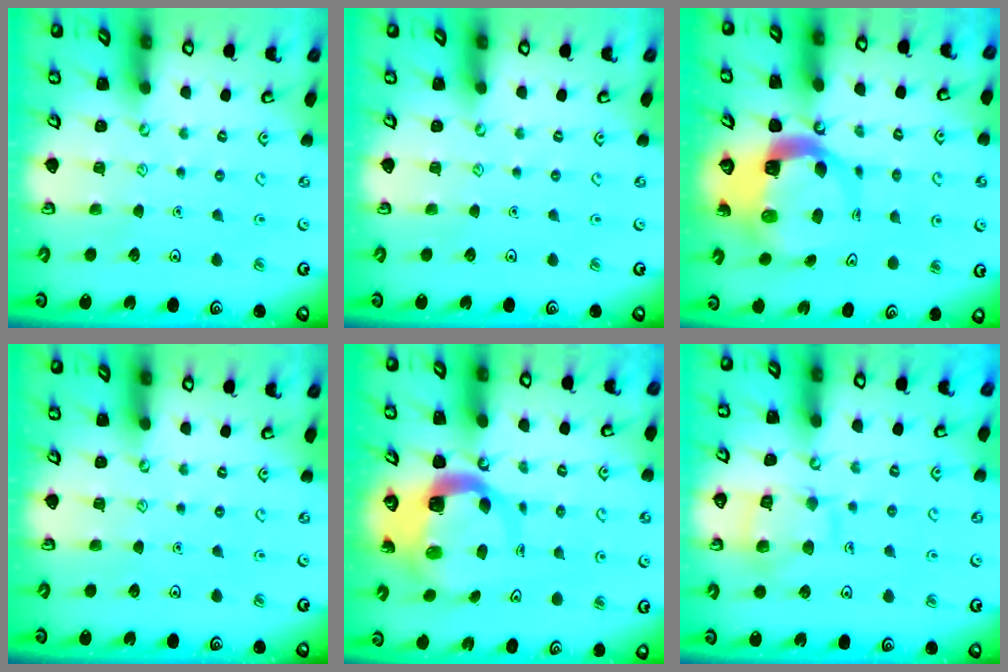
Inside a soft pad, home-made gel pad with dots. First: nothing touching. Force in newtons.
{"total": 0.0}
{"total": 8.6, "press": 8.6, "slide": 1.2}
{"total": 0.0}
{"total": 7.8, "press": 7.7, "slide": 1.1}
{"total": 11.2, "press": 11.2, "slide": 1.0}